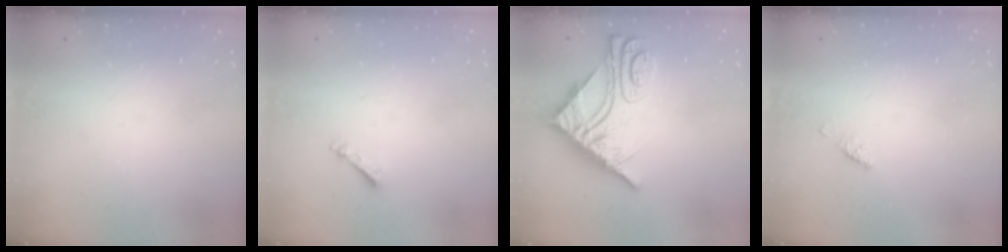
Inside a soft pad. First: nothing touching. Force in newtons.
{"total": 2.5, "press": 2.5, "slide": 0.3}
{"total": 12.3, "press": 12.3, "slide": 1.1}
{"total": 2.1, "press": 2.0, "slide": 0.6}